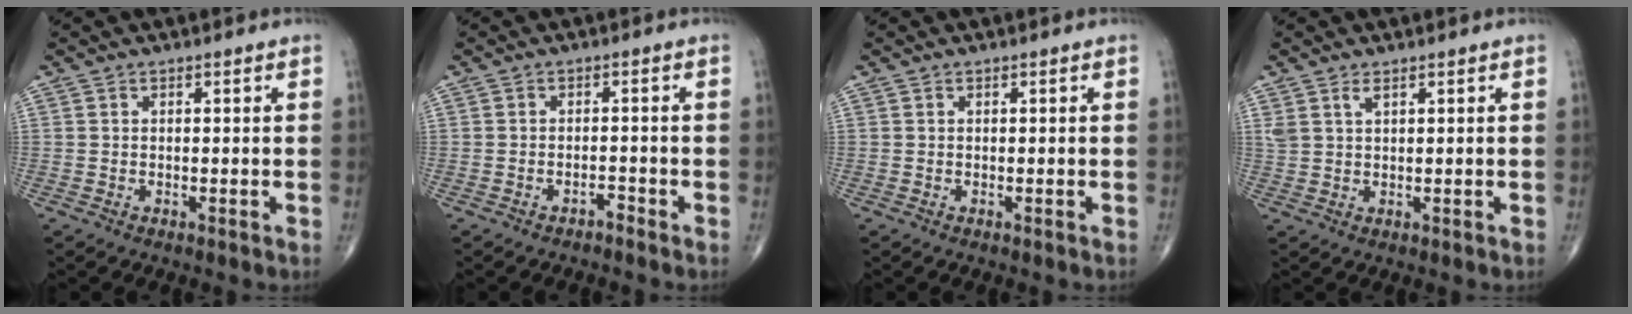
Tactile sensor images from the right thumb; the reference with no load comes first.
{"total": 1.3, "force": [-1.2, 0.4, 0.3], "torque": [-0.002, 0.008, -0.019]}
{"total": 0.0}
{"total": 2.1, "force": [1.4, 0.7, 1.4], "torque": [-0.032, 0.000, 0.035]}